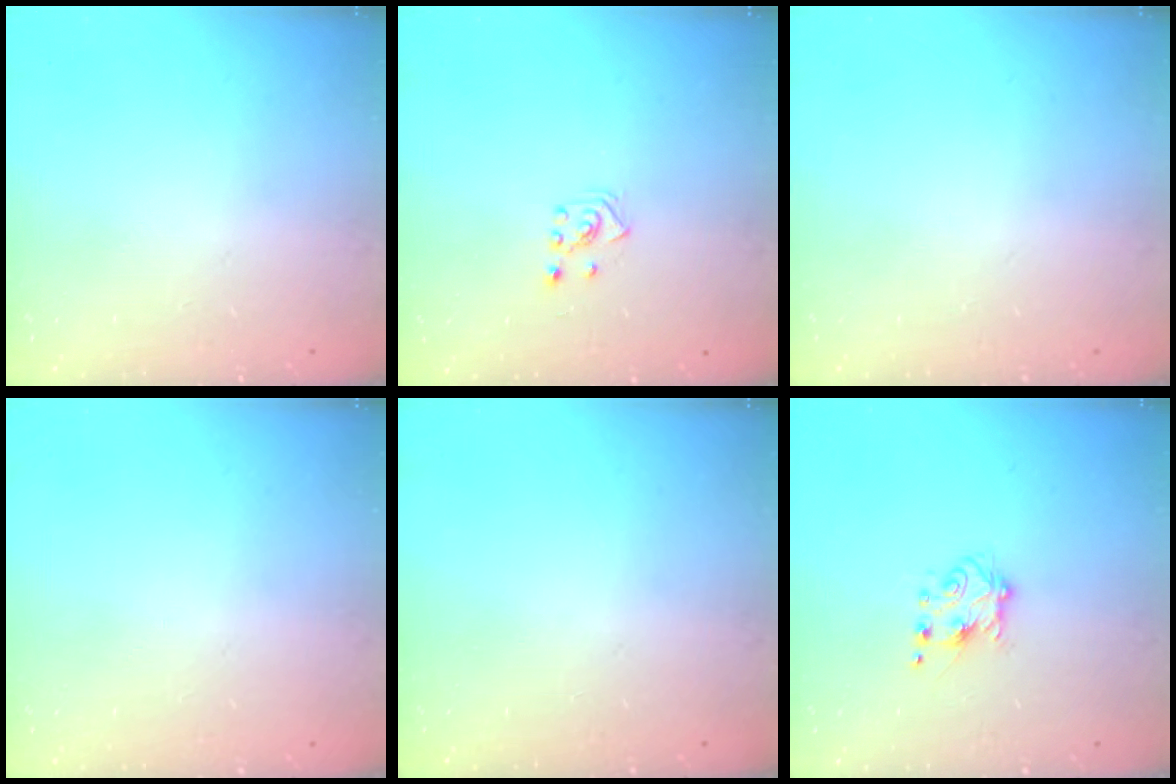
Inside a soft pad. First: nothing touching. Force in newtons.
{"total": 2.3, "press": 2.2, "slide": 0.7}
{"total": 0.0}
{"total": 0.0}
{"total": 0.0}
{"total": 5.6, "press": 5.6, "slide": 0.8}